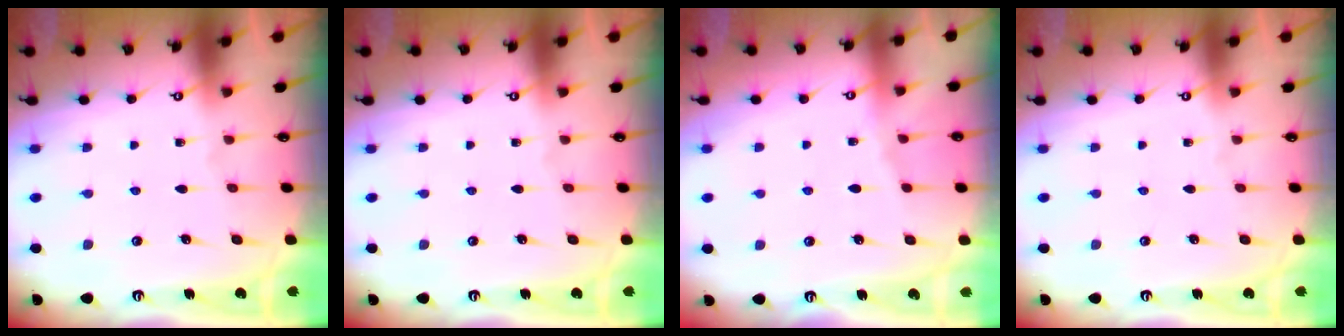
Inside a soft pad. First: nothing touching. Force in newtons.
{"total": 0.0}
{"total": 4.4, "press": 4.3, "slide": 0.8}
{"total": 0.0}